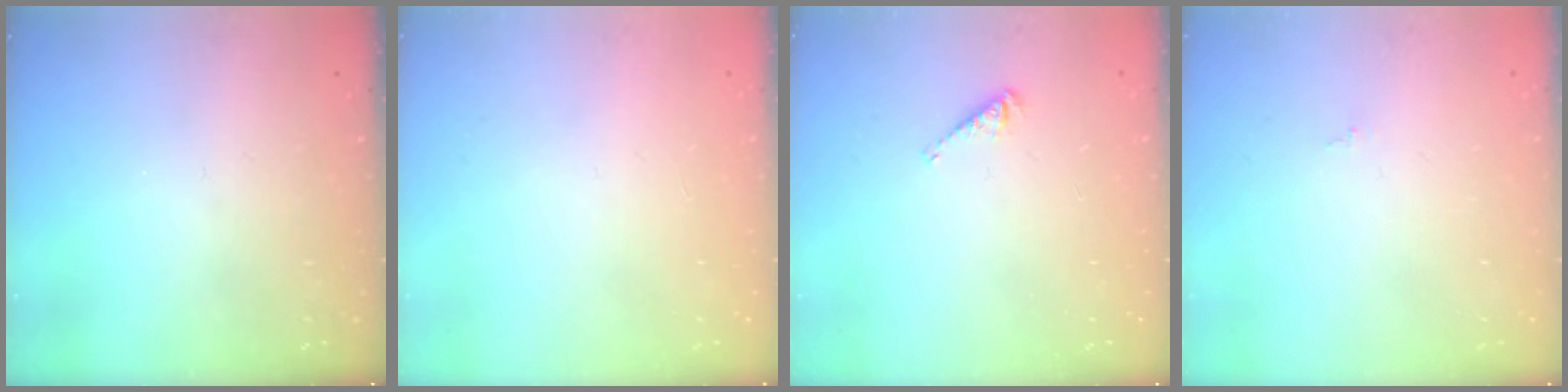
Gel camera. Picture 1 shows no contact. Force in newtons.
{"total": 0.0}
{"total": 2.6, "press": 2.6, "slide": 0.1}
{"total": 0.0}